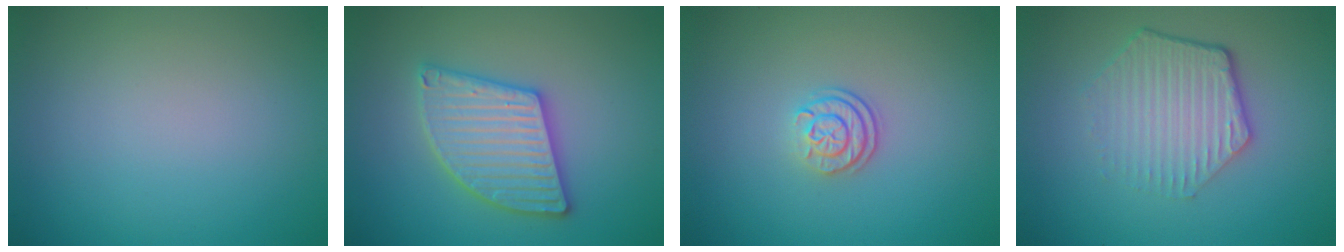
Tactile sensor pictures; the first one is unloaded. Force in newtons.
{"total": 5.5, "press": 5.5, "slide": 0.7}
{"total": 2.4, "press": 1.8, "slide": 1.5}
{"total": 4.5, "press": 3.3, "slide": 3.0}